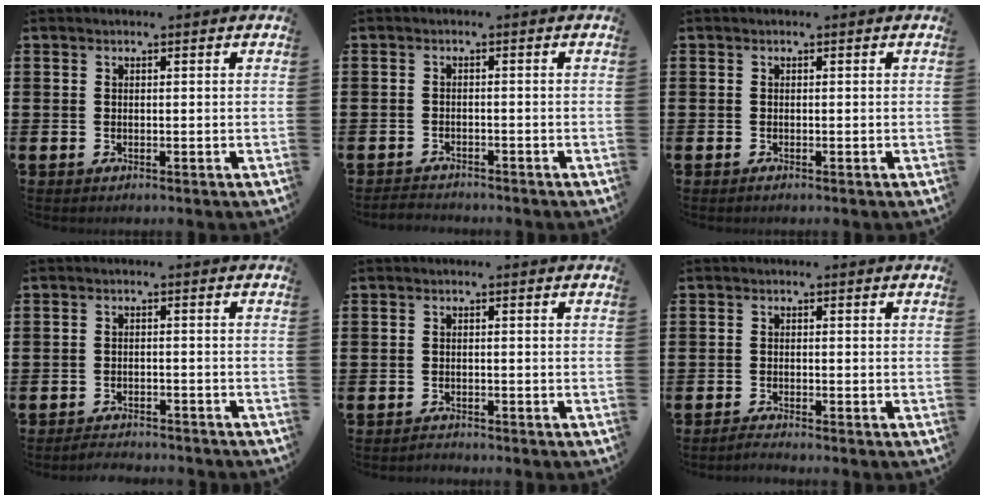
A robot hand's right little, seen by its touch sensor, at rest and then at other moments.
{"total": 1.4, "force": [-1.4, 0.1, -0.1], "torque": [-0.002, 0.003, -0.029]}
{"total": 0.0}
{"total": 1.9, "force": [-1.9, 0.0, -0.1], "torque": [-0.004, 0.003, -0.040]}
{"total": 0.8, "force": [-0.8, 0.1, -0.1], "torque": [-0.002, 0.000, -0.018]}
{"total": 1.0, "force": [-1.0, -0.1, 0.3], "torque": [-0.005, -0.002, -0.020]}